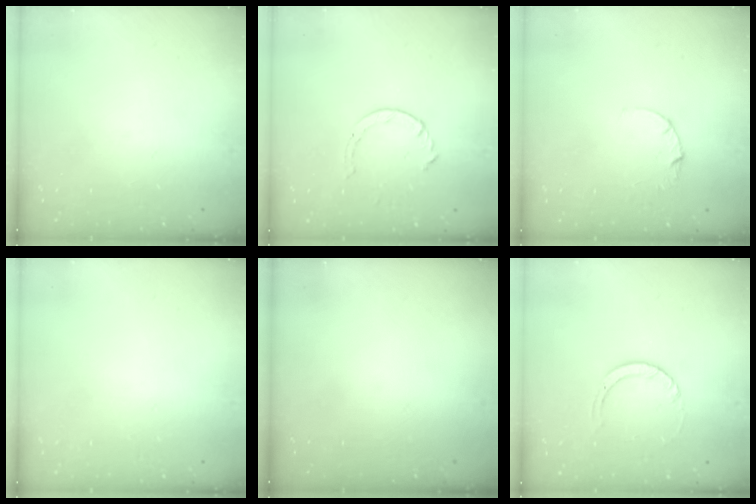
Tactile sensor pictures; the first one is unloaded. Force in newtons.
{"total": 3.5, "press": 3.5, "slide": 0.4}
{"total": 2.8, "press": 2.8, "slide": 0.3}
{"total": 2.6, "press": 2.6, "slide": 0.2}
{"total": 0.0}
{"total": 3.0, "press": 3.0, "slide": 0.3}